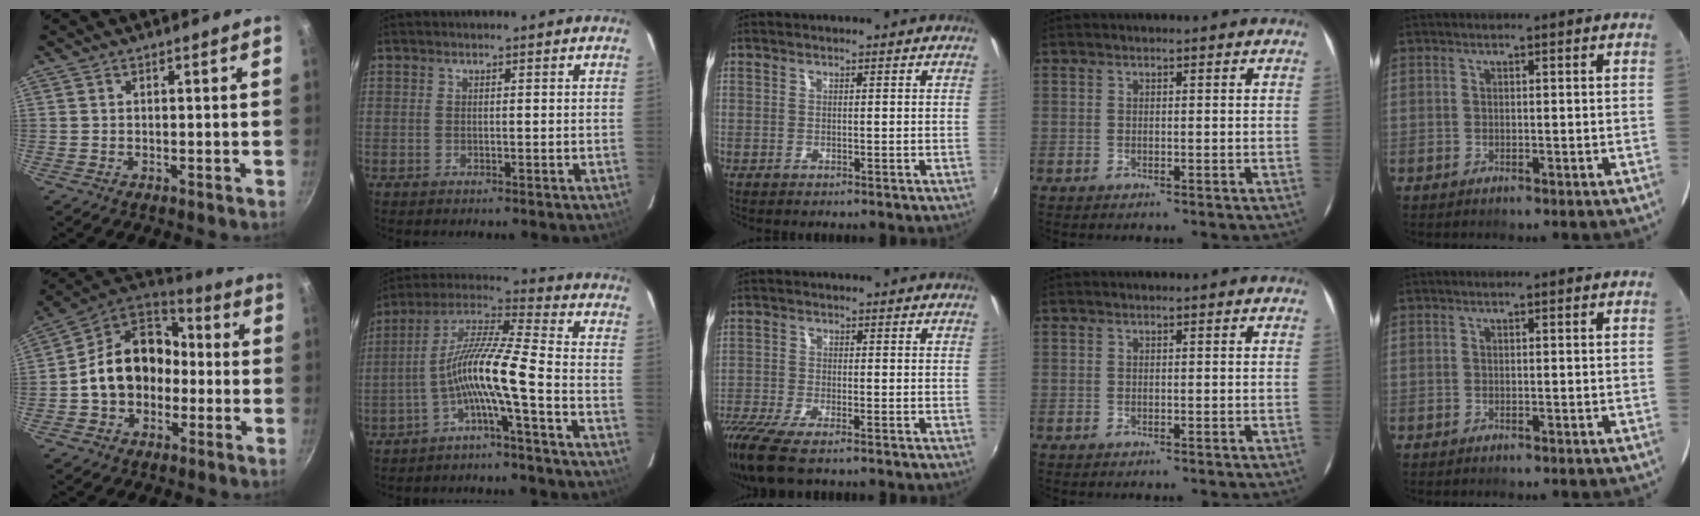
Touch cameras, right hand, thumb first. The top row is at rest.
{"thumb": {"total": 16.5, "force": [-1.9, 13.1, 9.8], "torque": [-0.135, 0.056, -0.043]}, "index": {"total": 10.4, "force": [-4.2, -0.2, 9.5], "torque": [-0.200, 0.017, -0.083]}, "middle": {"total": 11.5, "force": [-8.4, 3.2, 7.2], "torque": [-0.173, -0.051, -0.156]}}